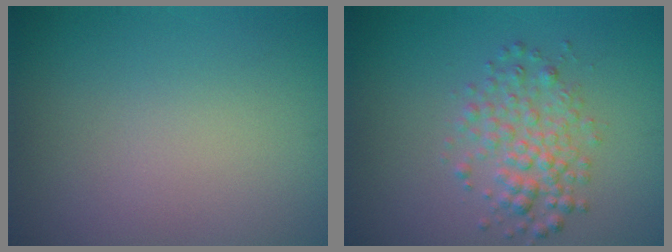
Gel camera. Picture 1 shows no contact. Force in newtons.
{"total": 3.1, "press": 3.1, "slide": 0.1}